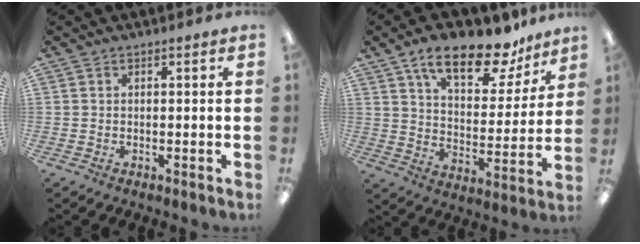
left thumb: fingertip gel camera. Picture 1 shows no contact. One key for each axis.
{"total": 17.2, "fx": 12.5, "fy": 6.7, "fz": 9.8, "tx": -0.155, "ty": -0.070, "tz": 0.210}